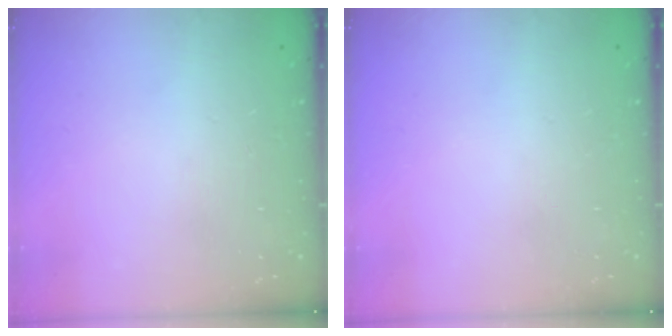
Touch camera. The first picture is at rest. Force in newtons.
{"total": 0.0}